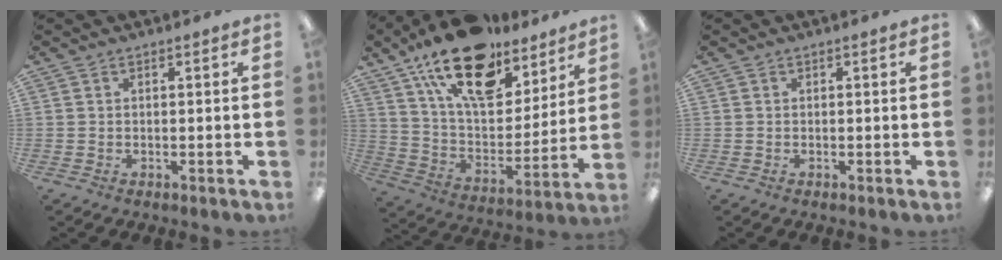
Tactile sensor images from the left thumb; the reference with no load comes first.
{"total": 21.9, "force": [14.6, 10.6, 12.4], "torque": [-0.210, -0.081, 0.260]}
{"total": 0.0}